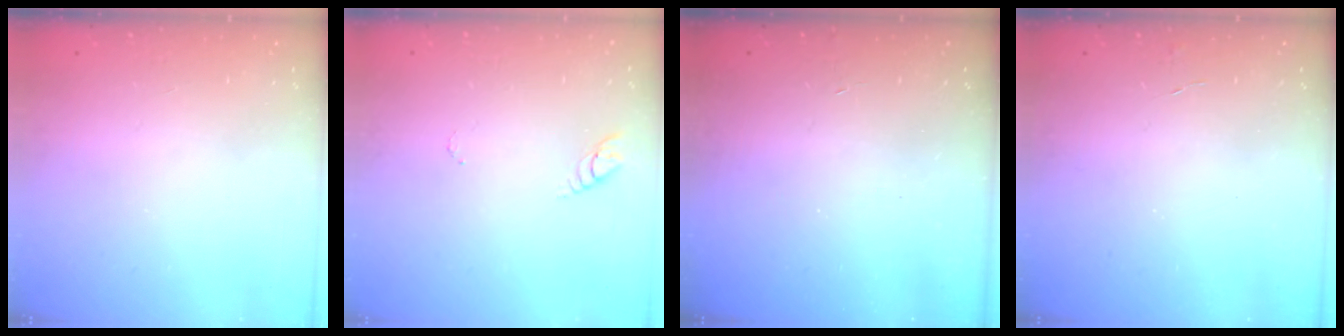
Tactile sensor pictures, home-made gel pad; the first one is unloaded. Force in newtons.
{"total": 2.9, "press": 2.9, "slide": 0.4}
{"total": 3.3, "press": 3.3, "slide": 0.3}
{"total": 2.8, "press": 2.8, "slide": 0.3}